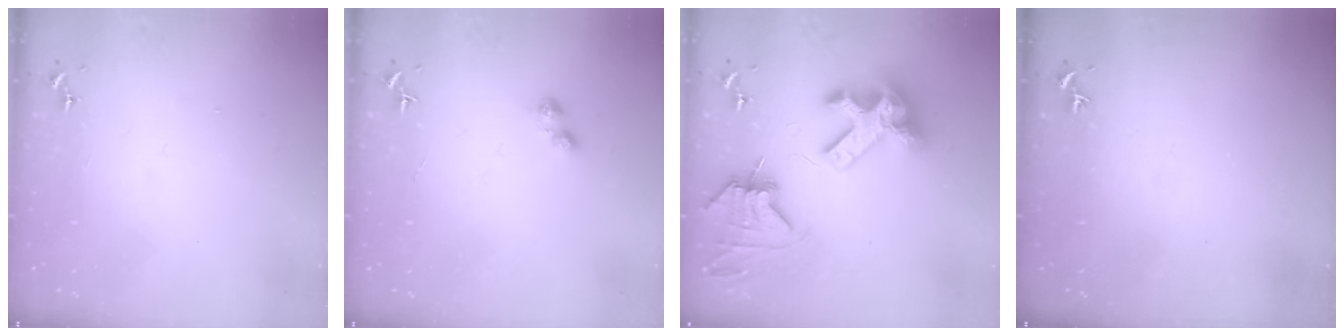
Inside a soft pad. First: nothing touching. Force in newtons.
{"total": 3.6, "press": 3.6, "slide": 0.5}
{"total": 14.7, "press": 14.5, "slide": 1.8}
{"total": 0.0}